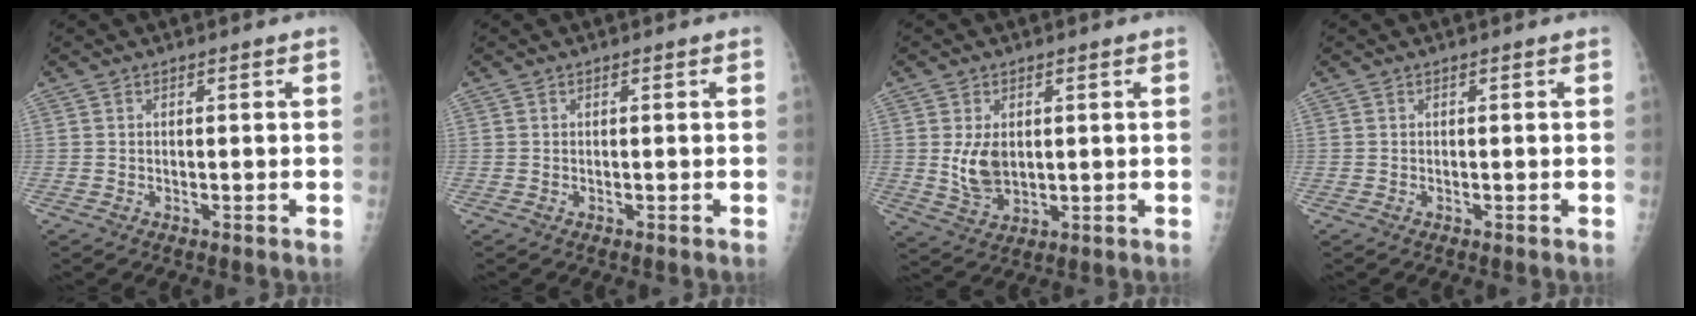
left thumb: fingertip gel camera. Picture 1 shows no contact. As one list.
[{"total": 0.0}, {"total": 6.5, "force": [0.9, 4.3, 4.8], "torque": [-0.074, -0.013, 0.029]}, {"total": 0.0}]